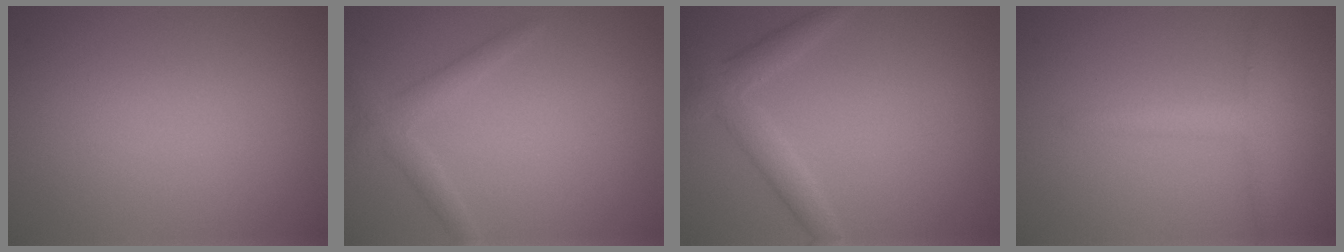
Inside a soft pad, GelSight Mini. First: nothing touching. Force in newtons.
{"total": 2.0, "press": 2.0, "slide": 0.2}
{"total": 3.0, "press": 3.0, "slide": 0.3}
{"total": 2.4, "press": 2.4, "slide": 0.2}